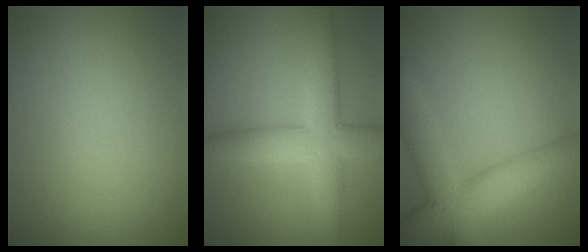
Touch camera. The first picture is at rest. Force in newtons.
{"total": 6.2, "press": 6.2, "slide": 0.2}
{"total": 9.4, "press": 9.4, "slide": 0.4}